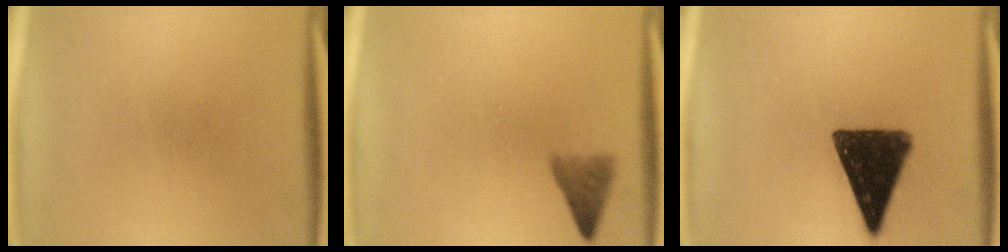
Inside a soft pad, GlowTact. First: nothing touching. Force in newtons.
{"total": 2.6}
{"total": 14.2}